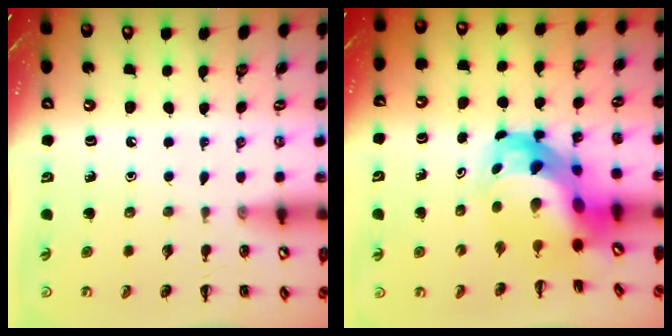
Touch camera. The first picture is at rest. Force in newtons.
{"total": 8.0, "press": 7.6, "slide": 2.4}